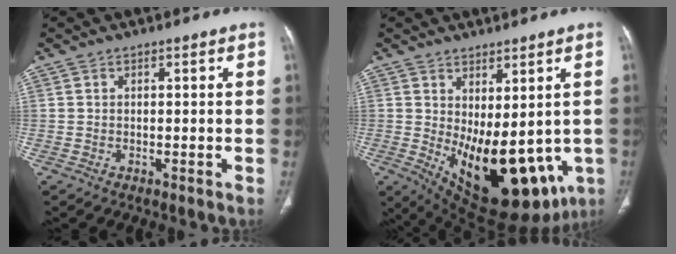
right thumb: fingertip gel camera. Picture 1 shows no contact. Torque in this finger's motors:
{"motor_torque": [2.33, 2.68, 1.90, -0.45, 0.18]}